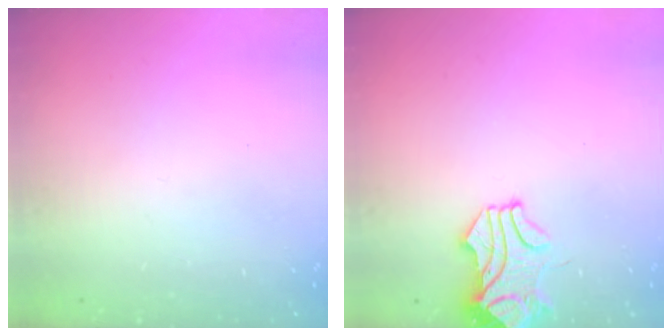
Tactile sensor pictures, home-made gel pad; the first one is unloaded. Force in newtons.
{"total": 1.6, "press": 1.5, "slide": 0.5}